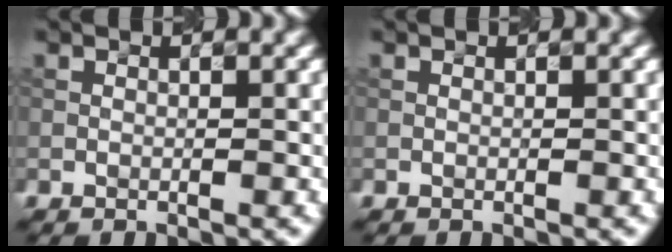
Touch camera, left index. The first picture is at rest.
{"total": 0.0}